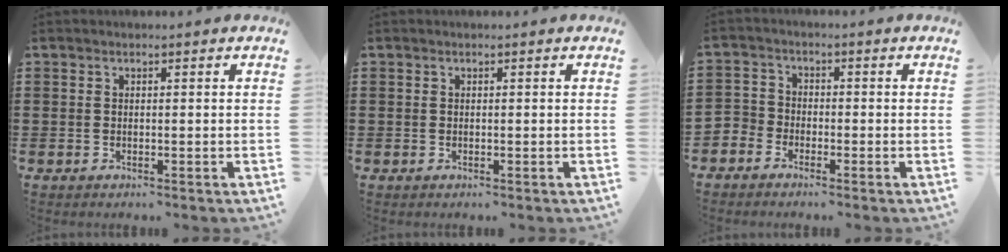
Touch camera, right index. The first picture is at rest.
{"total": 0.0}
{"total": 2.6, "force": [-2.3, 1.3, -0.2], "torque": [-0.014, 0.001, -0.054]}